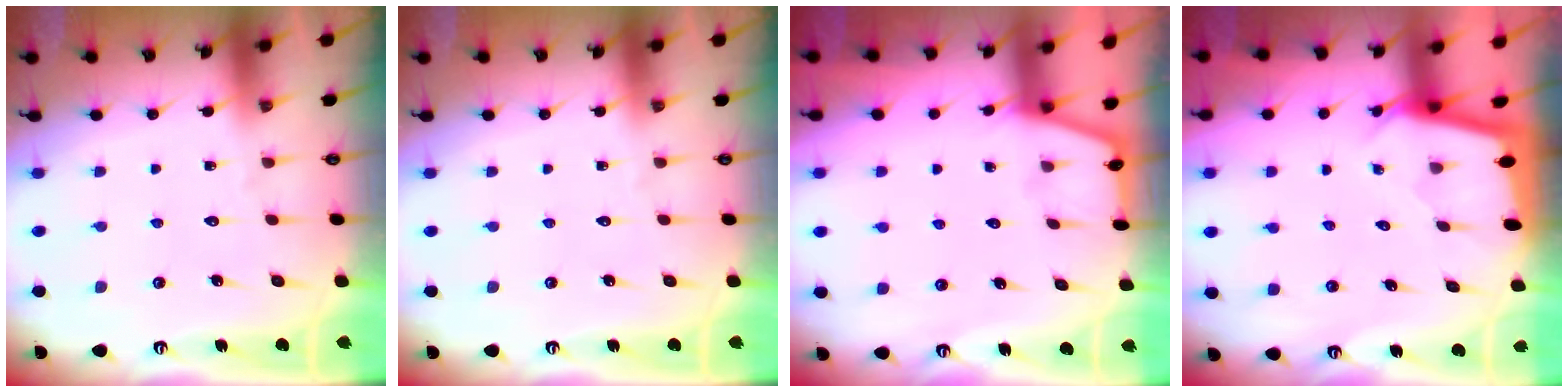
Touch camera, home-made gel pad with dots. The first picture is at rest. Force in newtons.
{"total": 0.0}
{"total": 1.2, "press": 1.2, "slide": 0.3}
{"total": 2.1, "press": 2.1, "slide": 0.1}